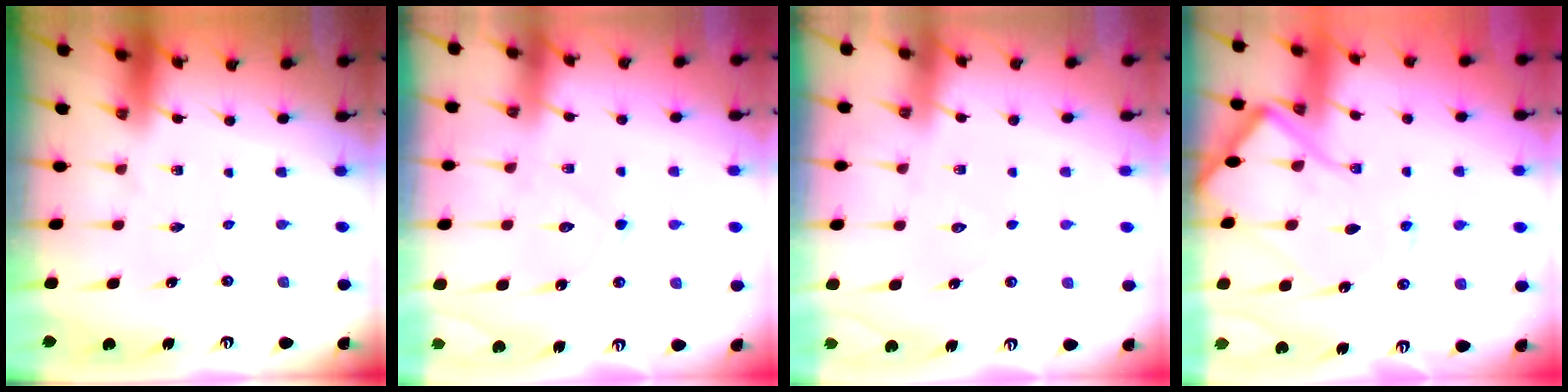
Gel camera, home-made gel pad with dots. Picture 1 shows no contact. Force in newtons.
{"total": 9.4, "press": 9.4, "slide": 0.7}
{"total": 4.1, "press": 4.0, "slide": 0.5}
{"total": 12.6, "press": 12.5, "slide": 1.3}